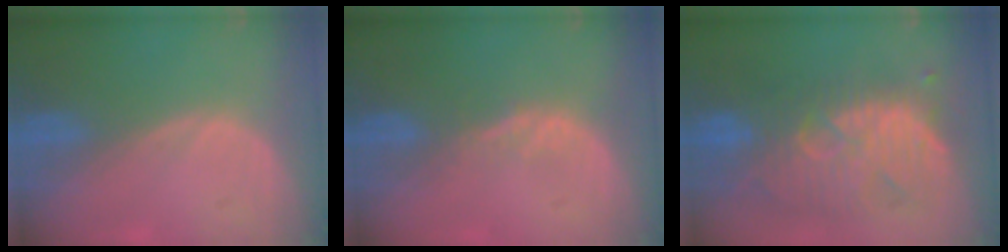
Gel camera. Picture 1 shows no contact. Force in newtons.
{"total": 1.4, "press": 1.4, "slide": 0.1}
{"total": 11.6, "press": 10.8, "slide": 4.1}